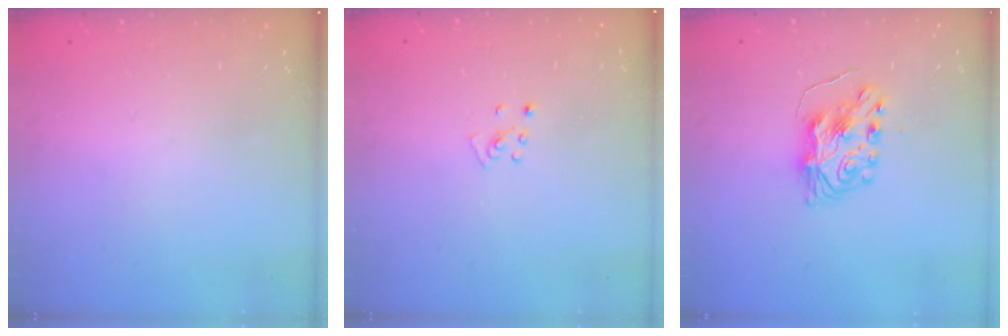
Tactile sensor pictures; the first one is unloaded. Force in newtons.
{"total": 3.9, "press": 3.9, "slide": 0.4}
{"total": 7.8, "press": 7.8, "slide": 0.2}